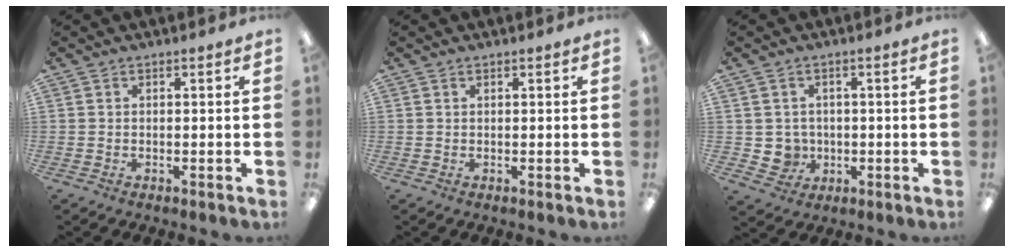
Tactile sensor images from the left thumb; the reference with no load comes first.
{"total": 0.6, "force": [0.4, 0.2, 0.4], "torque": [-0.008, 0.001, 0.008]}
{"total": 4.1, "force": [0.2, 4.0, 0.8], "torque": [-0.016, 0.005, 0.008]}